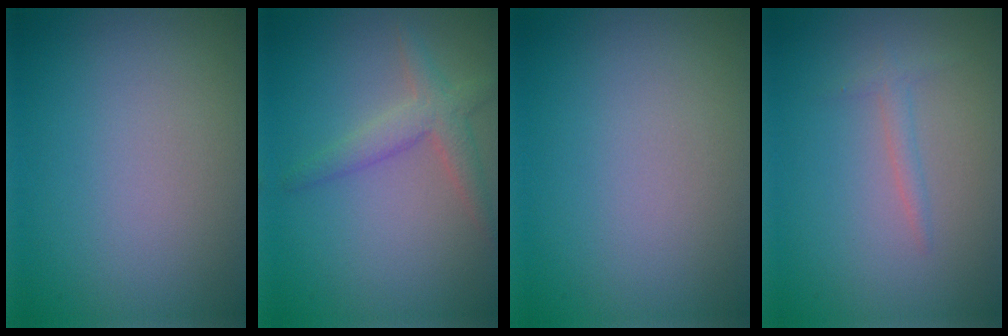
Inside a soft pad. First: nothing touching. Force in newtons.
{"total": 2.6, "press": 2.6, "slide": 0.2}
{"total": 0.0}
{"total": 1.1, "press": 1.1, "slide": 0.0}